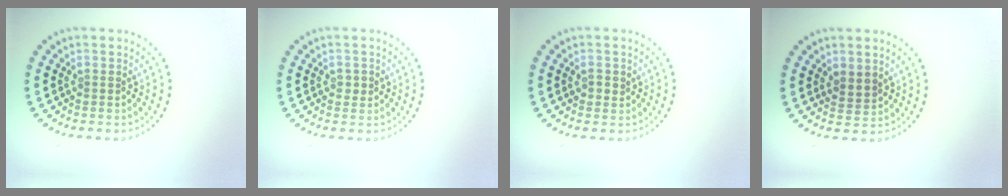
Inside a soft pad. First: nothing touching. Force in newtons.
{"total": 0.9, "press": 0.9, "slide": 0.1}
{"total": 1.2, "press": 1.0, "slide": 0.6}
{"total": 1.8, "press": 1.5, "slide": 0.9}